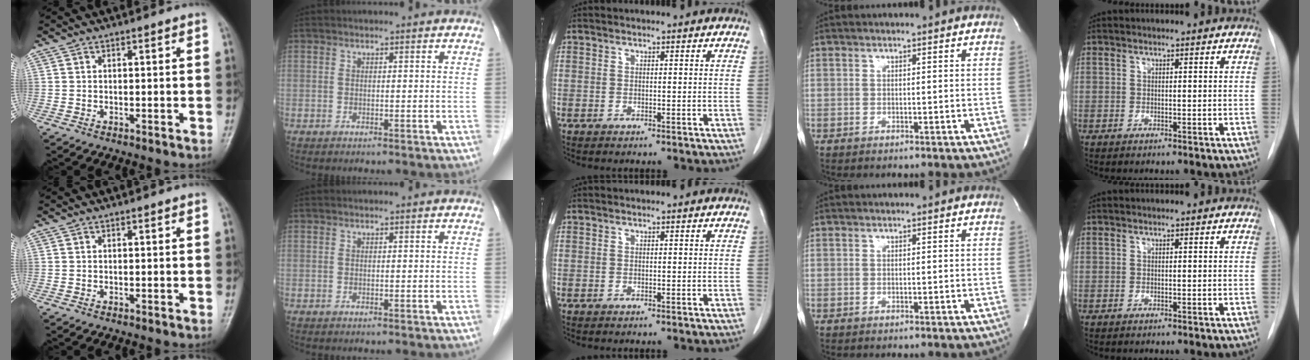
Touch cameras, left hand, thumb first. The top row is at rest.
{}